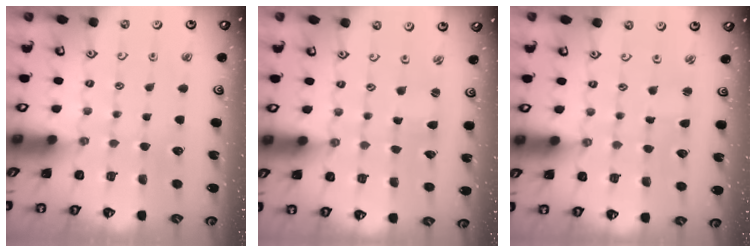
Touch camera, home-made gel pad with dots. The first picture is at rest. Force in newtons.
{"total": 1.8, "press": 1.7, "slide": 0.3}
{"total": 1.1, "press": 1.1, "slide": 0.2}